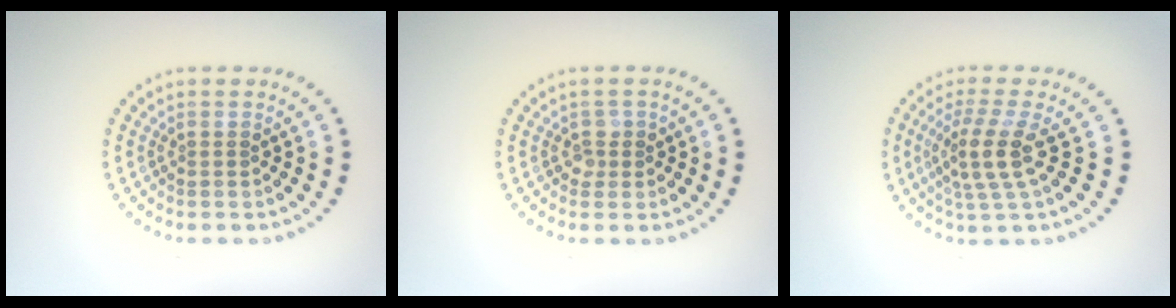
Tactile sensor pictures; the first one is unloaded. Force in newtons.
{"total": 1.2, "press": 1.0, "slide": 0.6}
{"total": 3.5, "press": 3.0, "slide": 1.9}